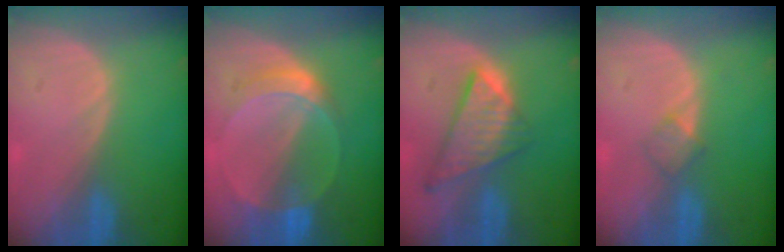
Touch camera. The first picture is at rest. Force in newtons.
{"total": 6.1, "press": 5.6, "slide": 2.4}
{"total": 8.6, "press": 7.3, "slide": 4.5}
{"total": 2.0, "press": 2.0, "slide": 0.2}